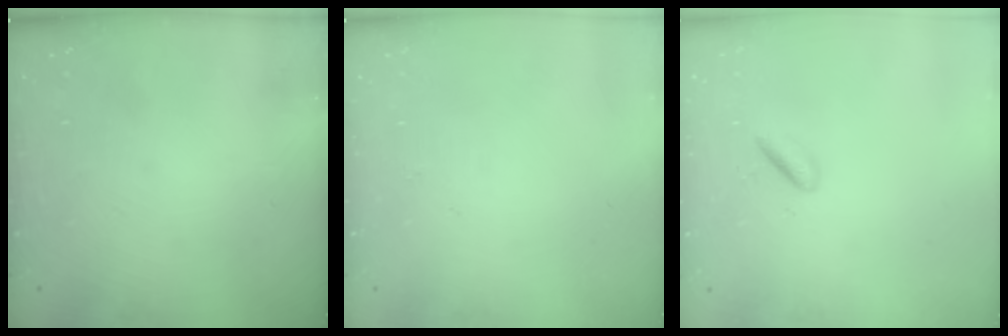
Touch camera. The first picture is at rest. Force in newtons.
{"total": 0.0}
{"total": 3.0, "press": 2.7, "slide": 1.2}